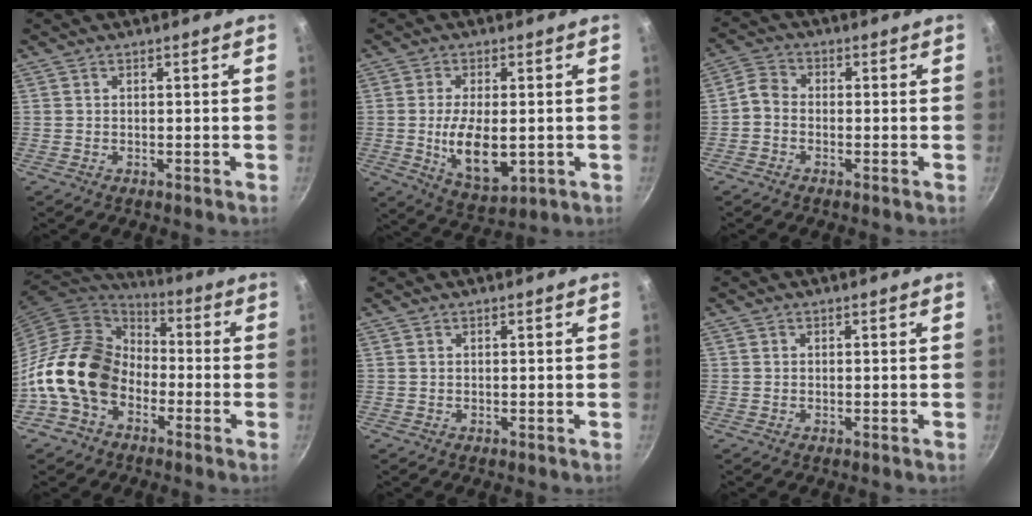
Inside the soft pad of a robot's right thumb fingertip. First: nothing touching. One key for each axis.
{"total": 9.1, "fx": -0.9, "fy": 4.5, "fz": 7.9, "tx": -0.135, "ty": -0.010, "tz": -0.005}
{"total": 3.4, "fx": -1.4, "fy": 2.6, "fz": 1.8, "tx": -0.037, "ty": 0.022, "tz": -0.039}
{"total": 16.9, "fx": -5.1, "fy": 12.4, "fz": 10.3, "tx": -0.155, "ty": 0.054, "tz": -0.117}
{"total": 0.0}
{"total": 0.0}